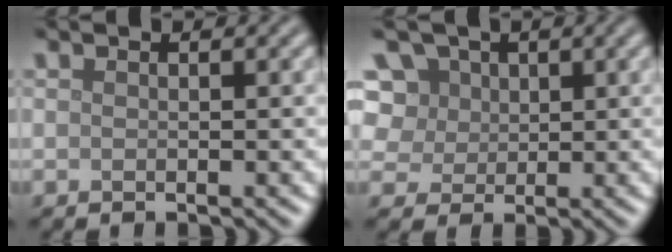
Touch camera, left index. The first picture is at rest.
{"total": 9.3, "force": [4.3, 7.2, 4.0], "torque": [-0.086, 0.029, 0.058]}